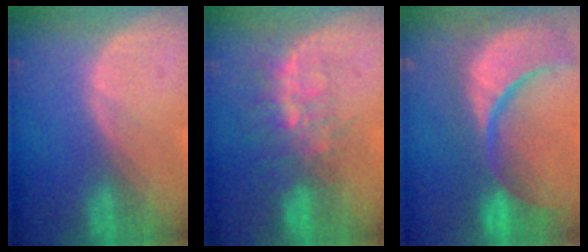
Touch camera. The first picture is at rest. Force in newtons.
{"total": 8.3, "press": 6.9, "slide": 4.7}
{"total": 15.5, "press": 12.2, "slide": 9.6}